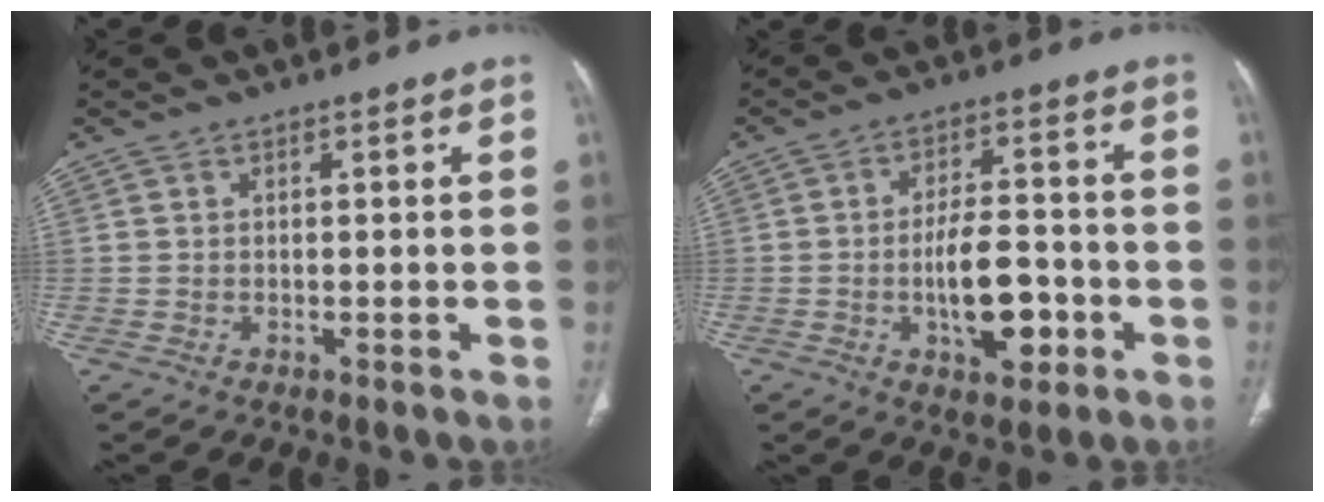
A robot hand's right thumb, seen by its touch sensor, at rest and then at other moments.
{"total": 10.4, "force": [-3.0, 4.9, 8.7], "torque": [-0.125, 0.021, -0.046]}